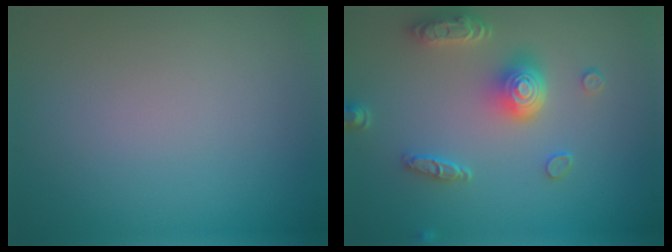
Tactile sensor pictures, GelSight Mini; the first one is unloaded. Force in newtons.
{"total": 4.9, "press": 3.9, "slide": 2.9}